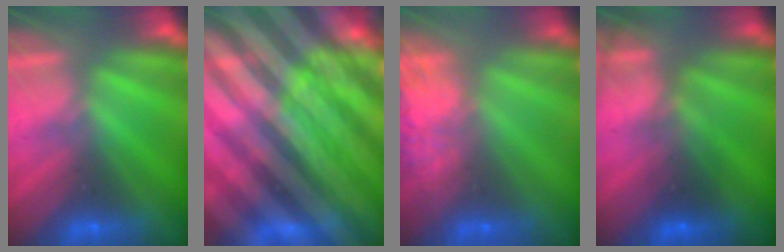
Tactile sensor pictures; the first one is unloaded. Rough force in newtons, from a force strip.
{"total": 8.7}
{"total": 7.8}
{"total": 10.2}